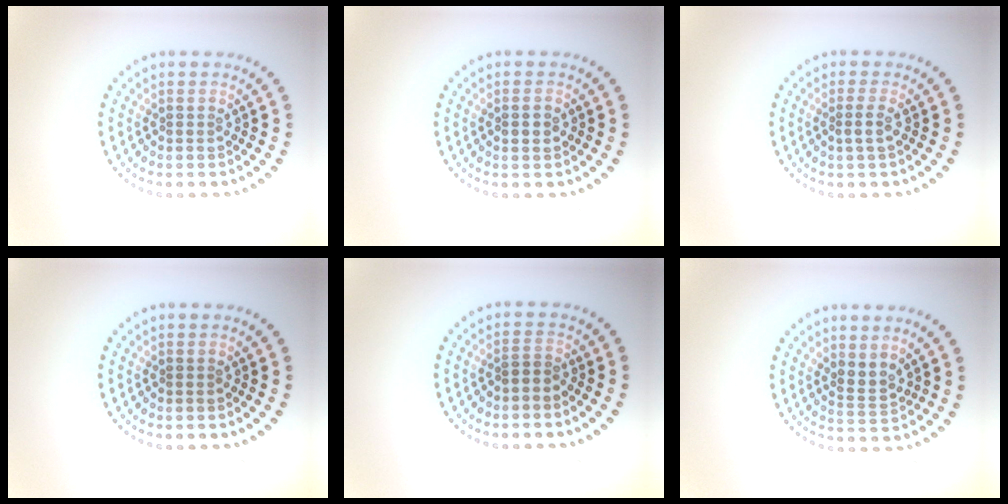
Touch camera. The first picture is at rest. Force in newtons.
{"total": 0.8, "press": 0.8, "slide": 0.1}
{"total": 1.4, "press": 1.1, "slide": 1.0}
{"total": 0.0}
{"total": 1.1, "press": 0.8, "slide": 0.7}
{"total": 1.9, "press": 1.4, "slide": 1.2}